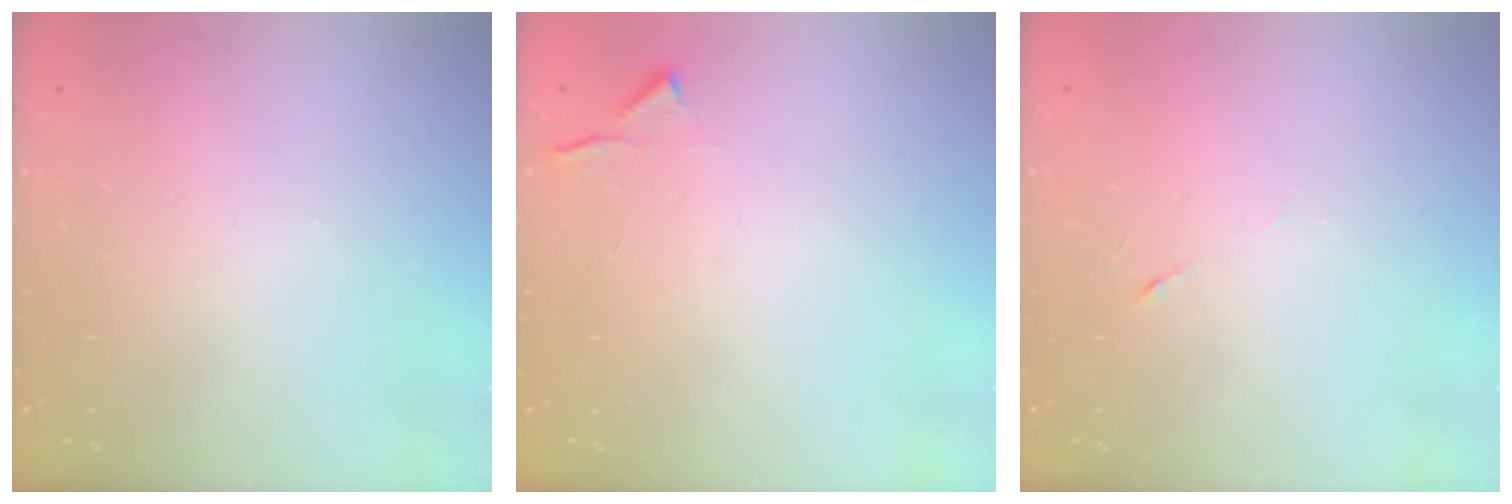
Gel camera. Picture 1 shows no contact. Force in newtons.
{"total": 4.2, "press": 4.1, "slide": 0.6}
{"total": 2.9, "press": 2.7, "slide": 1.0}